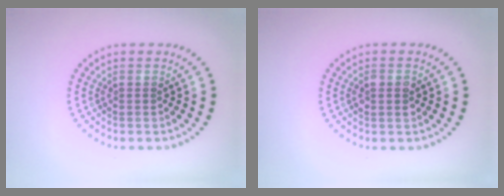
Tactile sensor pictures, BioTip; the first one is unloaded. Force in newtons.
{"total": 1.2, "press": 1.2, "slide": 0.2}